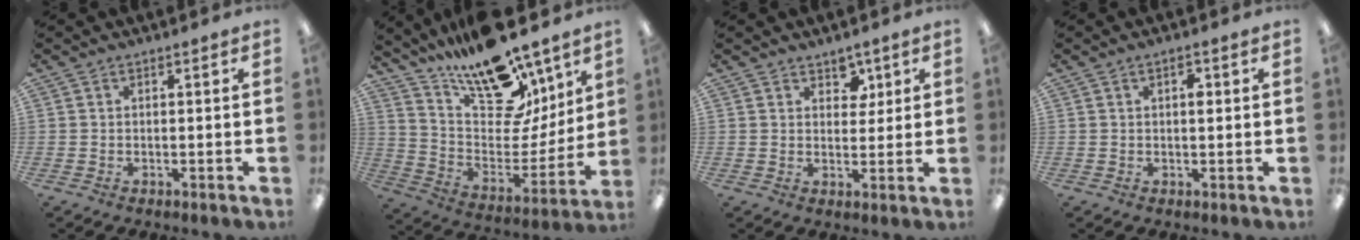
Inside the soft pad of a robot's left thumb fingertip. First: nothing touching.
{"total": 21.2, "force": [16.2, 8.7, 10.6], "torque": [-0.176, -0.122, 0.286]}
{"total": 4.3, "force": [2.9, 2.9, 1.2], "torque": [-0.002, -0.011, 0.048]}
{"total": 2.2, "force": [0.8, 1.0, 1.8], "torque": [-0.022, 0.000, 0.009]}